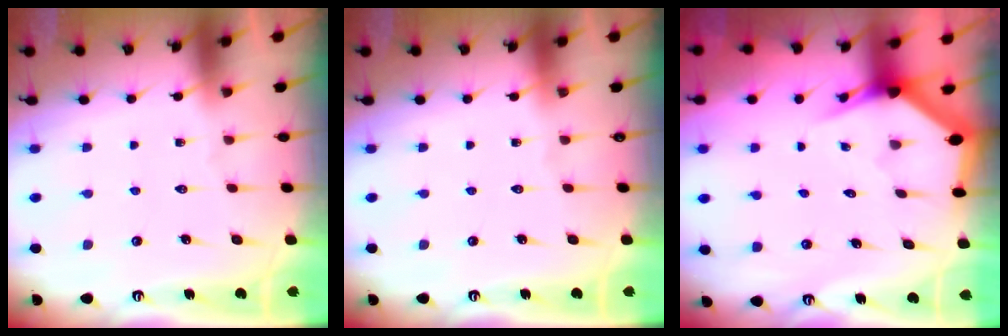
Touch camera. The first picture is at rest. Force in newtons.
{"total": 0.0}
{"total": 2.9, "press": 2.9, "slide": 0.2}